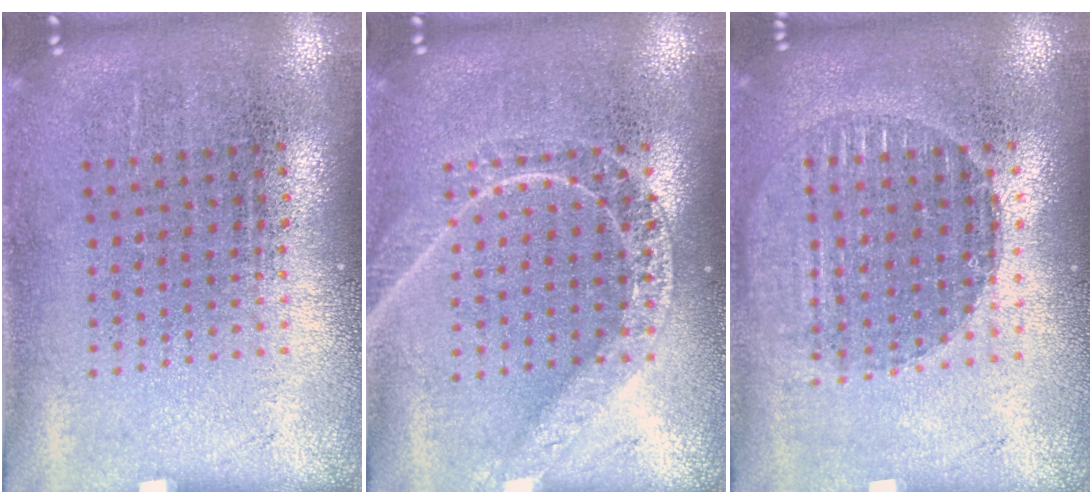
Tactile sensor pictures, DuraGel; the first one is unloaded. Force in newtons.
{"total": 2.2, "press": 2.1, "slide": 0.3}
{"total": 1.4, "press": 1.2, "slide": 0.6}